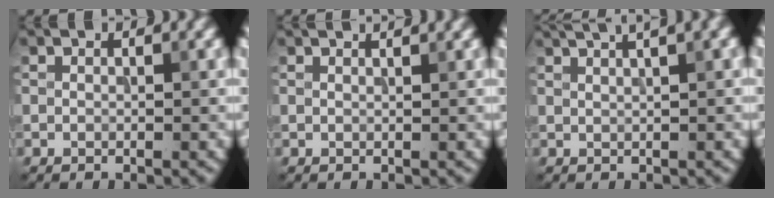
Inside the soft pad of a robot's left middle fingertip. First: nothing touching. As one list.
[{"total": 1.0, "force": [0.9, -0.2, 0.4], "torque": [-0.011, 0.002, 0.009]}, {"total": 4.5, "force": [2.9, 0.9, 3.3], "torque": [-0.036, 0.025, 0.032]}]